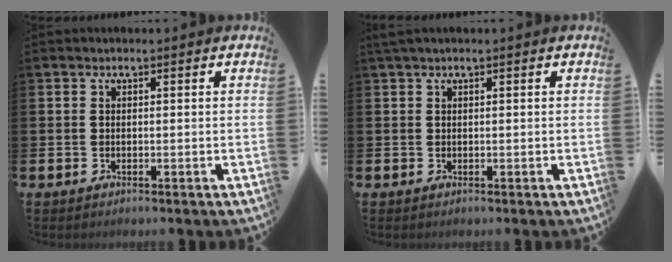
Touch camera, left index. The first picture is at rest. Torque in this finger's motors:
{"motor_torque": [0.08, -0.38, 0.21, 0.07]}